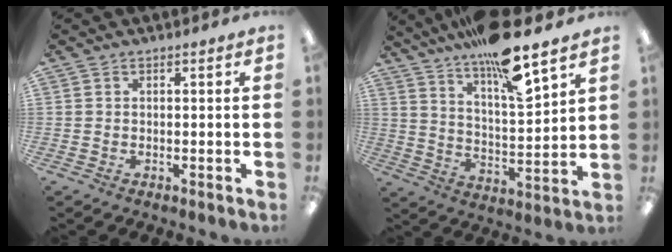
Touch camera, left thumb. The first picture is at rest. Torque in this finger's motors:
{"motor_torque": [2.35, 0.91, 1.77, -1.00, 0.43]}